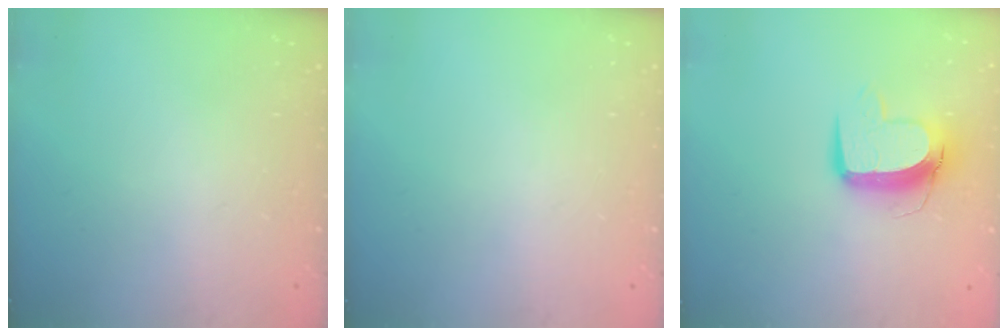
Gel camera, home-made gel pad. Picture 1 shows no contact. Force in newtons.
{"total": 0.0}
{"total": 11.0, "press": 11.0, "slide": 1.4}